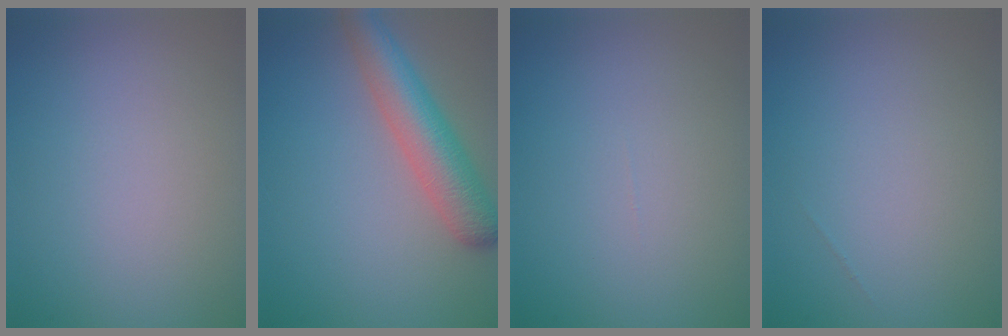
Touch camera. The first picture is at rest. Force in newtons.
{"total": 5.7, "press": 5.7, "slide": 0.2}
{"total": 0.0}
{"total": 0.0}